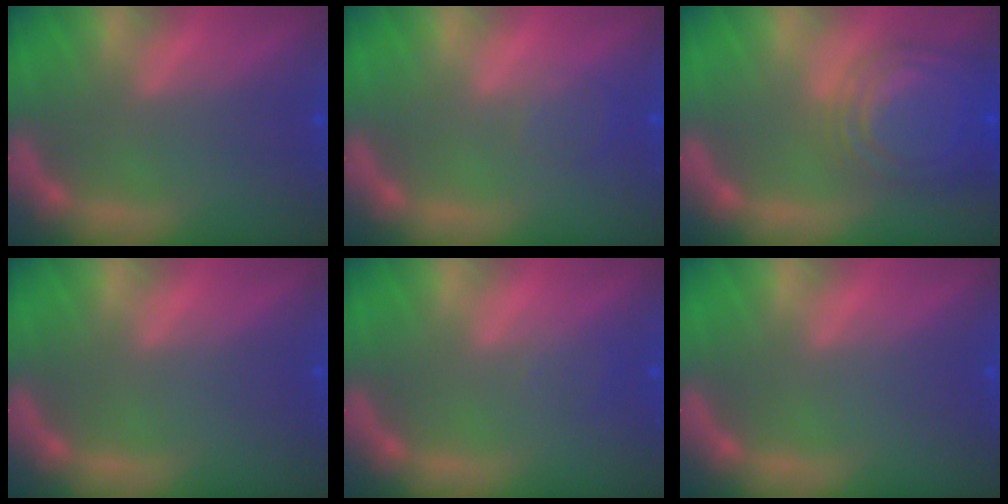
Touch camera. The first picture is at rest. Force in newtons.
{"total": 1.5}
{"total": 10.0}
{"total": 0.0}
{"total": 0.9}
{"total": 0.0}